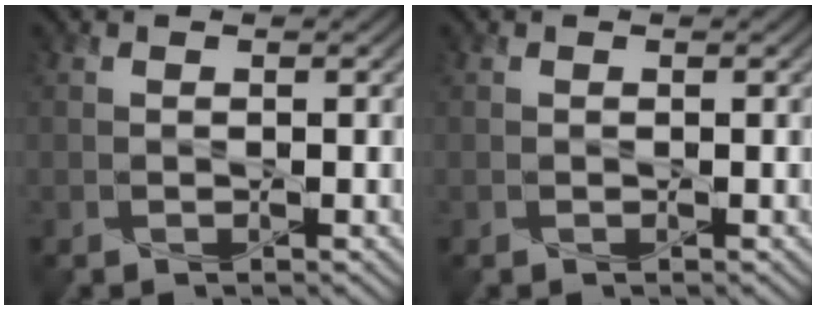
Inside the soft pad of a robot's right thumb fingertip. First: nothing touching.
{"total": 0.0}